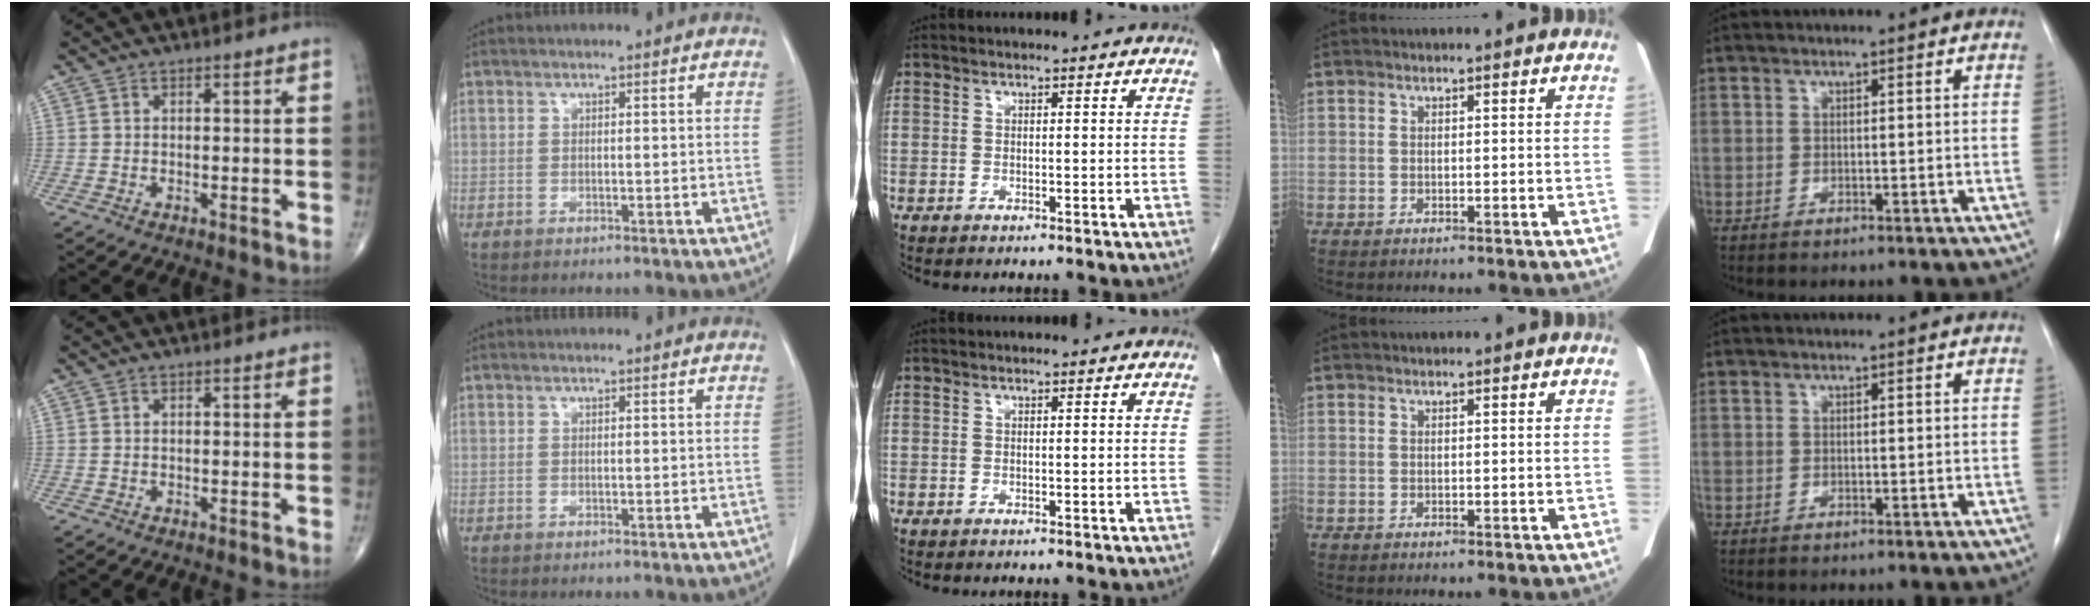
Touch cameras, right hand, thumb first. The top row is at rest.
{}